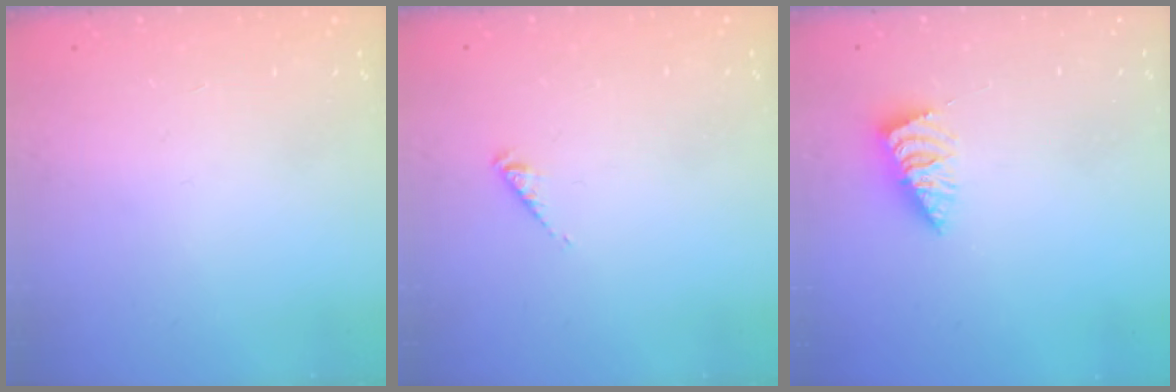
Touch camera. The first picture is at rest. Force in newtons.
{"total": 1.1, "press": 1.0, "slide": 0.2}
{"total": 1.9, "press": 1.9, "slide": 0.2}